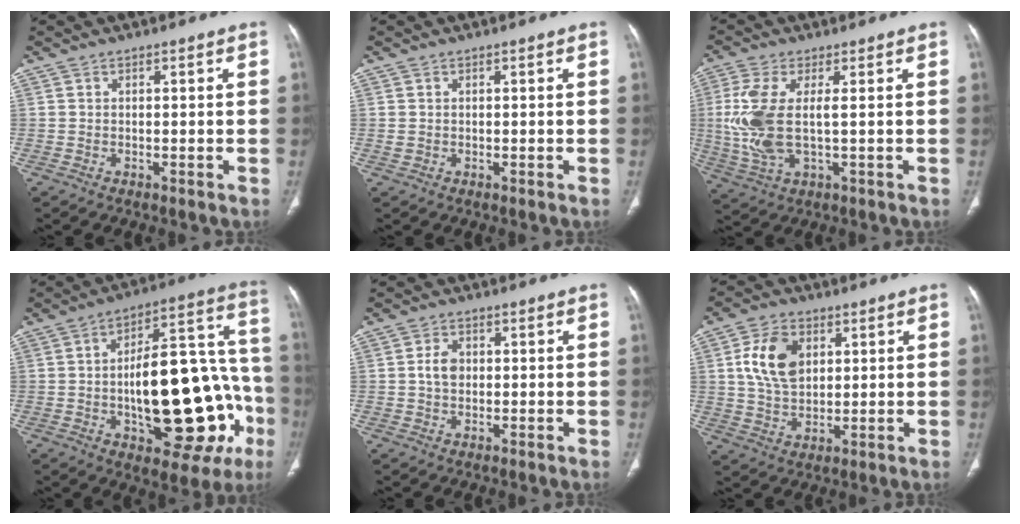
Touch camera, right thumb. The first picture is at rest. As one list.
[{"total": 1.0, "force": [0.1, 0.9, 0.5], "torque": [-0.011, 0.001, 0.005]}, {"total": 10.3, "force": [0.6, 4.2, 9.4], "torque": [-0.238, -0.007, 0.015]}, {"total": 28.4, "force": [-6.3, 12.8, 24.6], "torque": [-0.312, 0.049, -0.073]}, {"total": 3.5, "force": [0.2, 2.6, 2.4], "torque": [-0.040, 0.007, 0.001]}, {"total": 10.4, "force": [2.8, 7.0, 7.1], "torque": [-0.116, -0.006, 0.055]}]